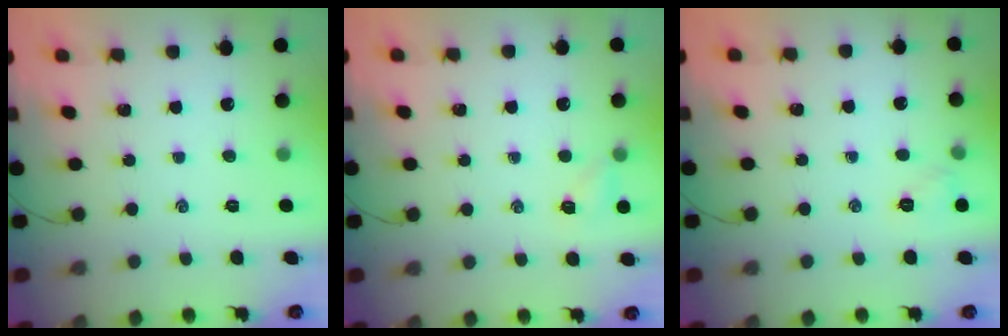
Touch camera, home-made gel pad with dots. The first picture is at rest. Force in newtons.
{"total": 4.2, "press": 4.0, "slide": 1.3}
{"total": 5.6, "press": 5.4, "slide": 1.2}